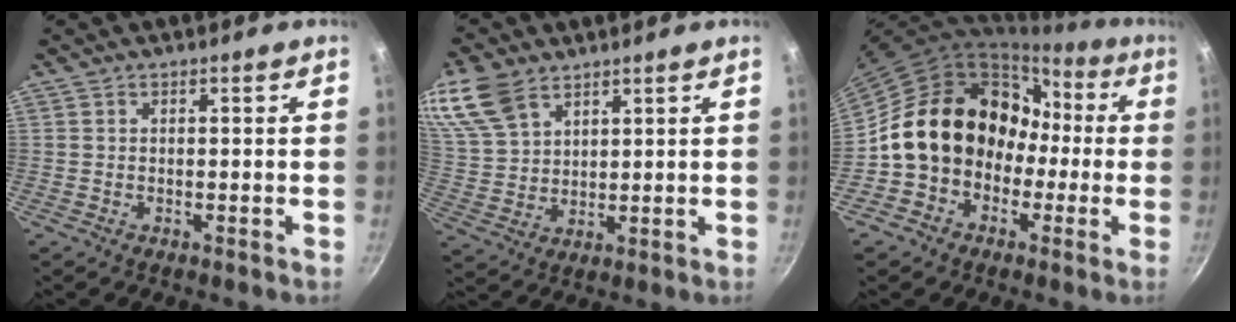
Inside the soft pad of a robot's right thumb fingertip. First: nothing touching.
{"total": 11.9, "force": [7.6, 6.9, 6.0], "torque": [-0.119, -0.008, 0.164]}
{"total": 16.6, "force": [-1.4, 13.7, 9.3], "torque": [-0.104, 0.067, -0.022]}